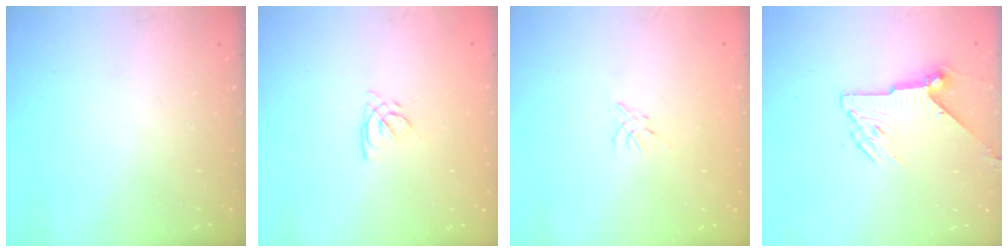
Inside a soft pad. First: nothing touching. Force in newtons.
{"total": 2.5, "press": 2.5, "slide": 0.3}
{"total": 0.0}
{"total": 7.6, "press": 7.6, "slide": 0.1}